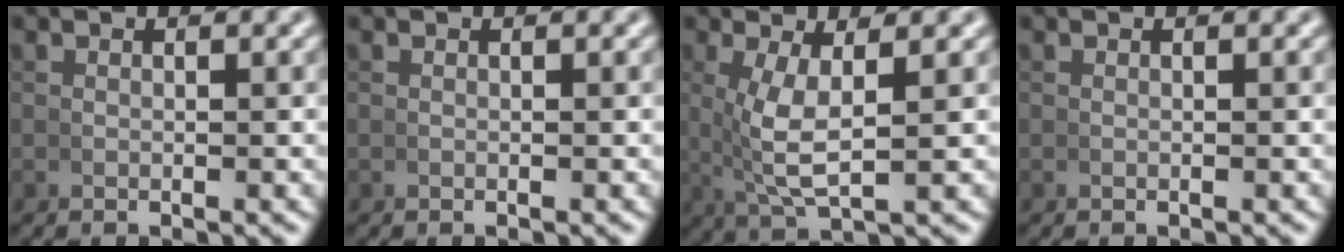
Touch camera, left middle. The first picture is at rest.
{"total": 0.0}
{"total": 5.0, "force": [0.8, 1.7, 4.7], "torque": [-0.095, -0.009, 0.026]}
{"total": 0.0}